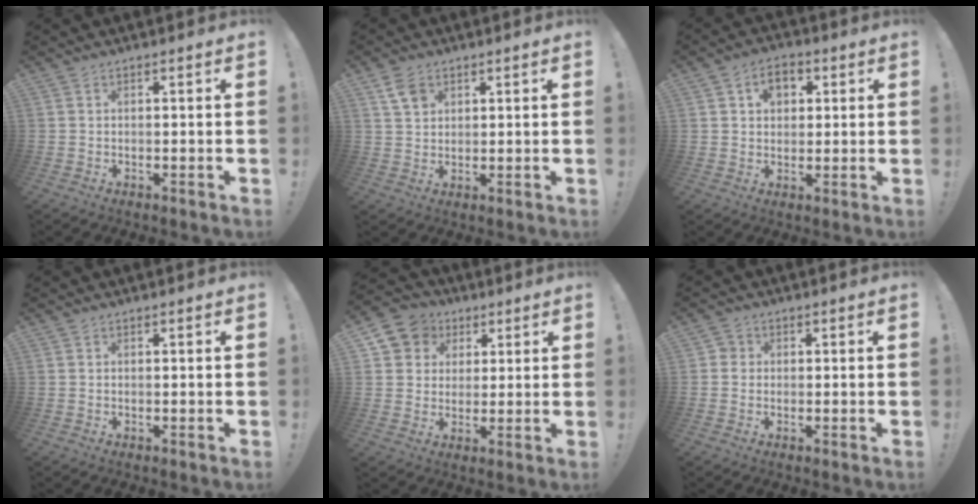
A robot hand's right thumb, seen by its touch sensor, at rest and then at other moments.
{"total": 5.7, "force": [3.3, 4.0, 2.4], "torque": [-0.034, -0.010, 0.062]}
{"total": 6.9, "force": [2.3, 5.3, 3.7], "torque": [-0.045, -0.002, 0.040]}
{"total": 0.0}
{"total": 8.7, "force": [2.9, 7.9, 2.0], "torque": [-0.030, -0.012, 0.062]}
{"total": 2.5, "force": [-0.3, 2.3, 0.7], "torque": [-0.006, 0.007, -0.006]}